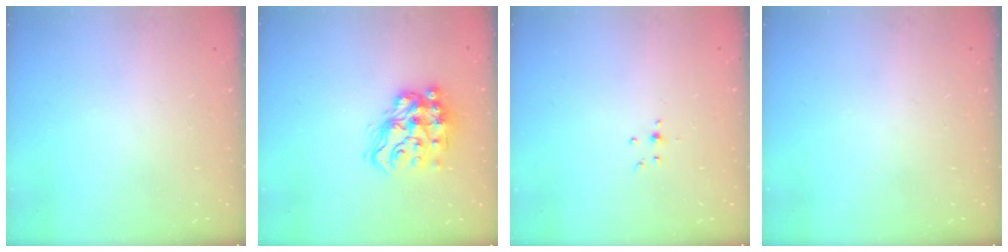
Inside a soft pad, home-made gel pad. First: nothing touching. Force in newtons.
{"total": 16.4, "press": 16.4, "slide": 1.0}
{"total": 2.9, "press": 2.8, "slide": 0.7}
{"total": 0.0}